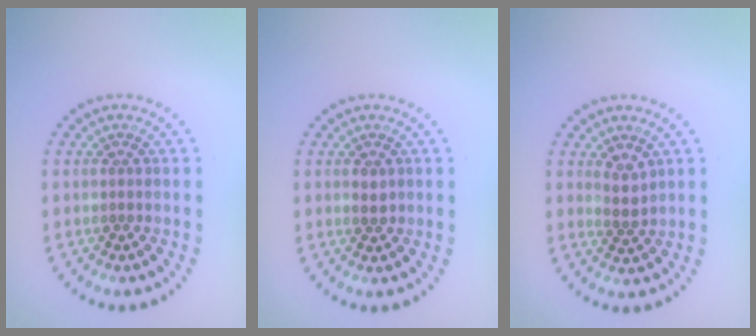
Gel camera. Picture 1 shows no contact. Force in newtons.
{"total": 1.0, "press": 1.0, "slide": 0.1}
{"total": 1.7, "press": 1.3, "slide": 1.1}